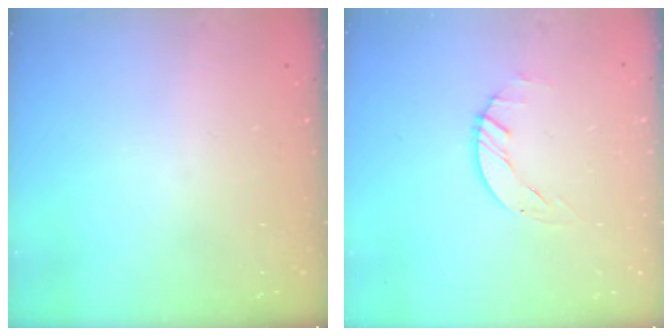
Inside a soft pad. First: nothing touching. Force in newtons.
{"total": 1.5, "press": 1.4, "slide": 0.3}